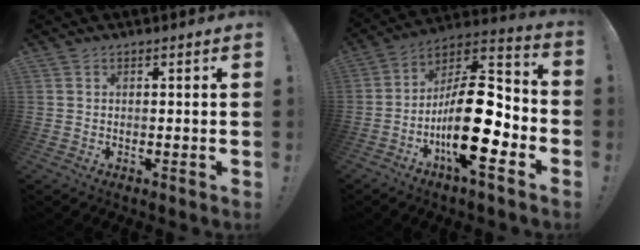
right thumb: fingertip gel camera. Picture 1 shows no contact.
{"total": 22.6, "force": [-6.1, 8.2, 20.2], "torque": [-0.368, 0.028, -0.097]}